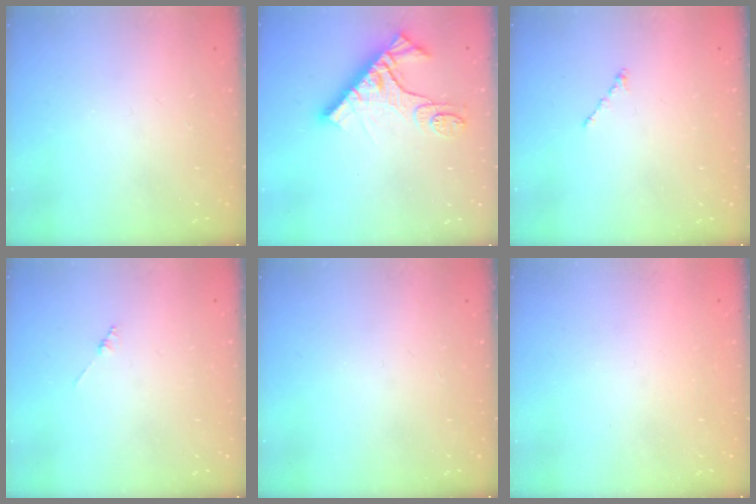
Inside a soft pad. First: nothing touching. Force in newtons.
{"total": 13.6, "press": 13.5, "slide": 1.5}
{"total": 0.0}
{"total": 1.3, "press": 1.3, "slide": 0.3}
{"total": 0.0}
{"total": 0.8, "press": 0.7, "slide": 0.3}